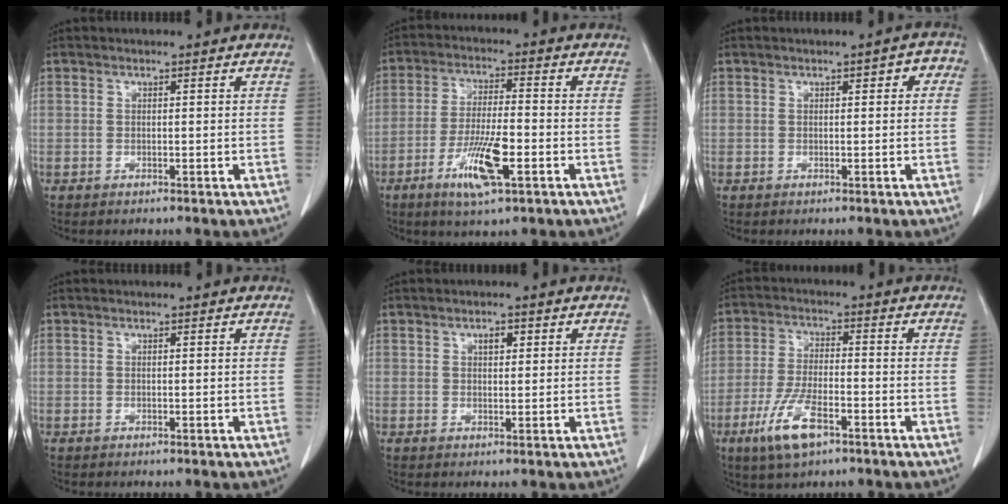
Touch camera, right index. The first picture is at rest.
{"total": 9.3, "force": [-3.9, 1.5, 8.2], "torque": [-0.160, -0.010, -0.068]}
{"total": 2.3, "force": [0.5, 1.1, 2.0], "torque": [-0.018, 0.019, 0.005]}
{"total": 0.0}
{"total": 1.9, "force": [0.8, 0.9, 1.4], "torque": [-0.022, 0.000, 0.012]}
{"total": 8.8, "force": [-4.8, 2.5, 6.9], "torque": [-0.146, -0.012, -0.087]}